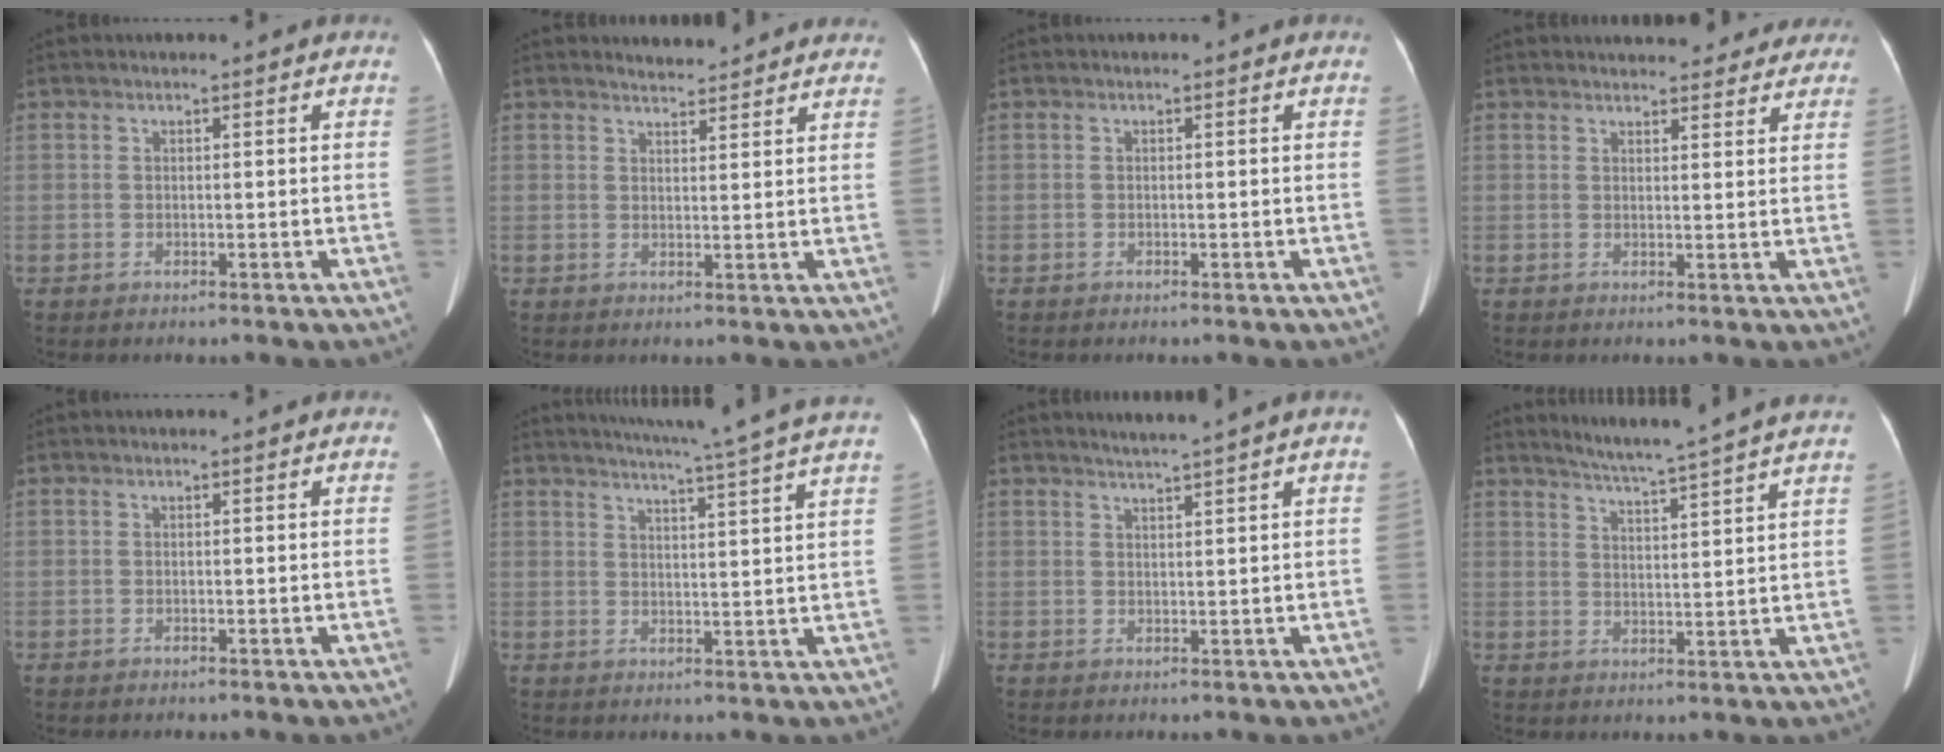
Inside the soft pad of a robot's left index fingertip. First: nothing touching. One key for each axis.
{"total": 5.1, "fx": 4.9, "fy": 0.9, "fz": 1.0, "tx": -0.015, "ty": 0.014, "tz": 0.055}
{"total": 0.0}
{"total": 13.3, "fx": 12.1, "fy": 4.0, "fz": 3.7, "tx": -0.020, "ty": 0.018, "tz": 0.135}
{"total": 0.0}
{"total": 14.9, "fx": 12.9, "fy": -1.9, "fz": 7.3, "tx": -0.118, "ty": -0.019, "tz": 0.151}
{"total": 2.3, "fx": 1.9, "fy": -0.9, "fz": 0.9, "tx": -0.012, "ty": -0.001, "tz": 0.035}
{"total": 11.9, "fx": 10.6, "fy": -1.6, "fz": 5.1, "tx": -0.087, "ty": -0.008, "tz": 0.138}